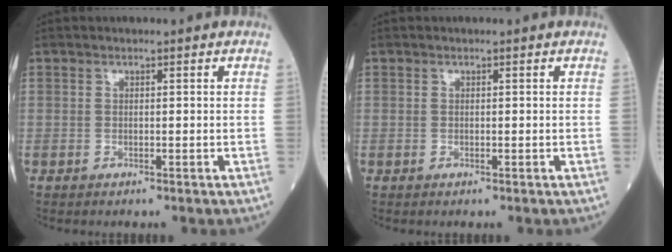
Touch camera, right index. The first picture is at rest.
{"total": 0.0}